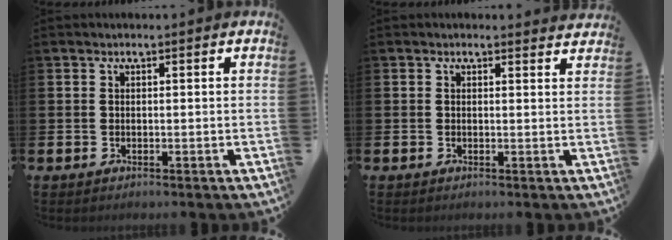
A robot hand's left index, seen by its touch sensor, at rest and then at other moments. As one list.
[{"total": 0.9, "force": [0.9, 0.2, 0.0], "torque": [0.008, -0.005, 0.014]}]